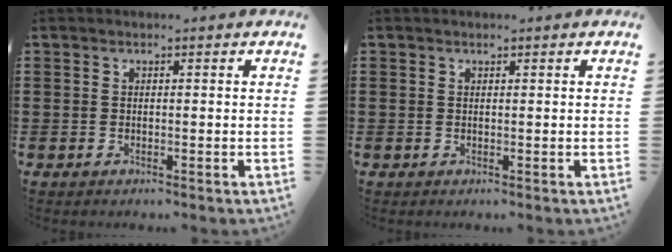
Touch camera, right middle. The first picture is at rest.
{"total": 0.0}